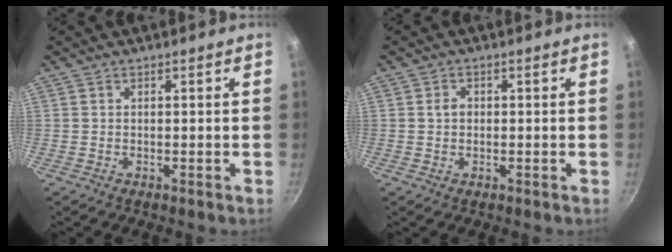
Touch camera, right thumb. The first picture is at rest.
{"total": 1.9, "force": [0.1, 1.5, 1.2], "torque": [-0.016, 0.003, -0.001]}